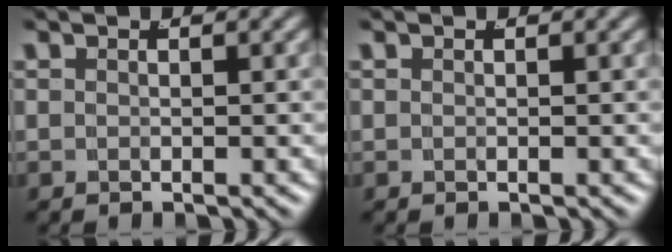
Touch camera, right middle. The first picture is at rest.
{"total": 0.0}